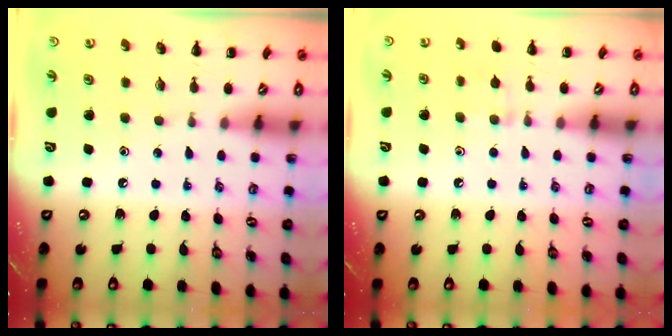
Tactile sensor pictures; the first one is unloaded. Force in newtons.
{"total": 6.7, "press": 6.2, "slide": 2.5}